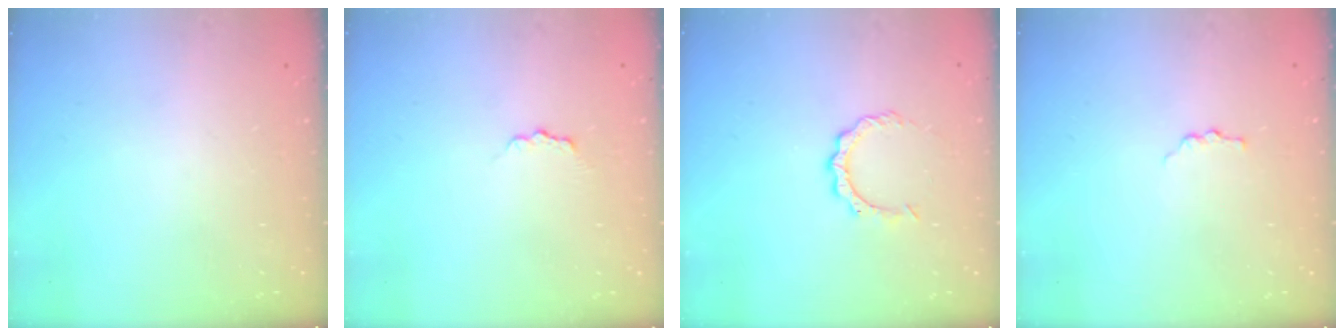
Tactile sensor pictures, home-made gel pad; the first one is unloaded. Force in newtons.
{"total": 2.9, "press": 2.9, "slide": 0.3}
{"total": 5.3, "press": 5.3, "slide": 0.4}
{"total": 2.9, "press": 2.9, "slide": 0.3}